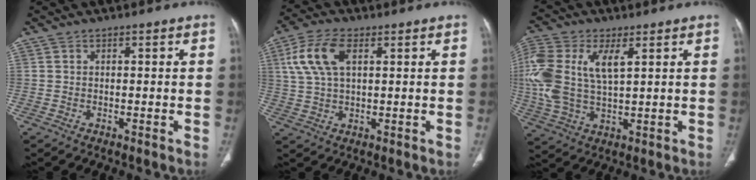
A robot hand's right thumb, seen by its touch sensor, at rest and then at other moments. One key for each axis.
{"total": 9.5, "fx": 3.1, "fy": 4.9, "fz": 7.5, "tx": -0.165, "ty": 0.010, "tz": 0.062}
{"total": 16.2, "fx": 4.1, "fy": 8.3, "fz": 13.3, "tx": -0.314, "ty": 0.006, "tz": 0.078}